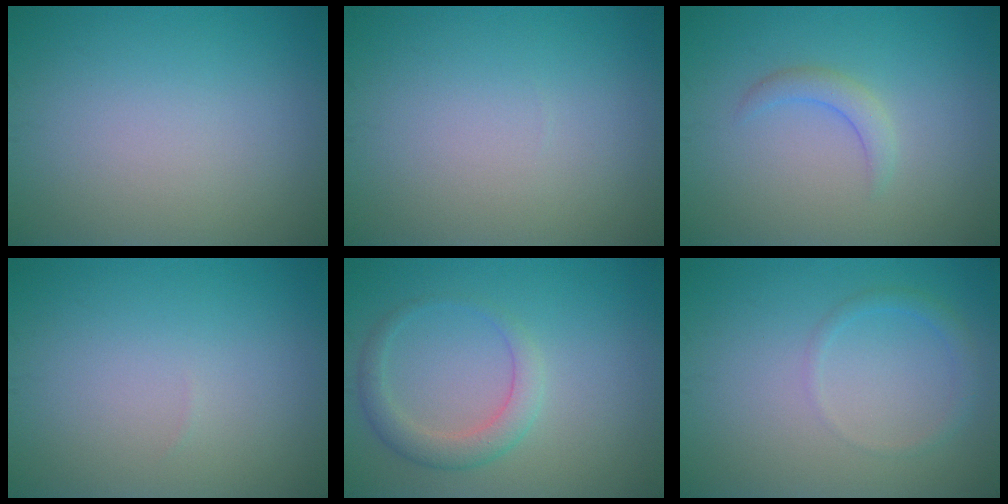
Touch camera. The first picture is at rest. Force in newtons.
{"total": 0.0}
{"total": 1.7, "press": 1.7, "slide": 0.2}
{"total": 0.0}
{"total": 2.8, "press": 2.8, "slide": 0.3}
{"total": 1.3, "press": 1.3, "slide": 0.0}